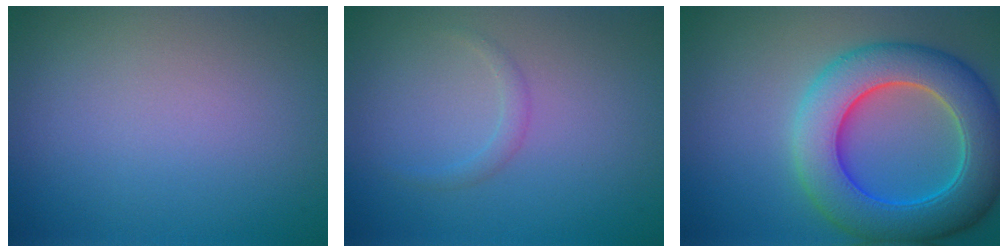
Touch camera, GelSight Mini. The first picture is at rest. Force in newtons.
{"total": 0.9, "press": 0.9, "slide": 0.1}
{"total": 9.2, "press": 9.2, "slide": 0.2}